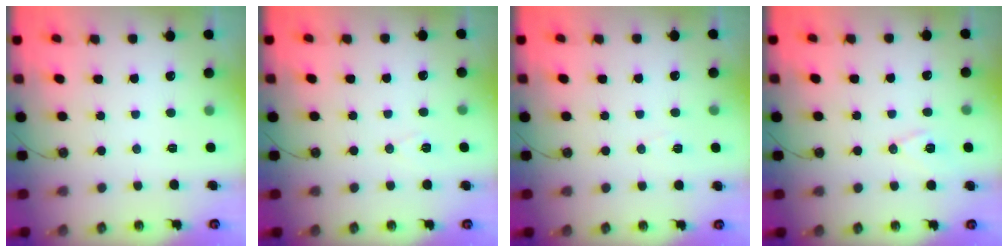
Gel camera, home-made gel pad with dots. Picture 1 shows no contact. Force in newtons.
{"total": 5.3, "press": 3.0, "slide": 4.4}
{"total": 4.9, "press": 4.3, "slide": 2.5}
{"total": 8.9, "press": 8.2, "slide": 3.5}